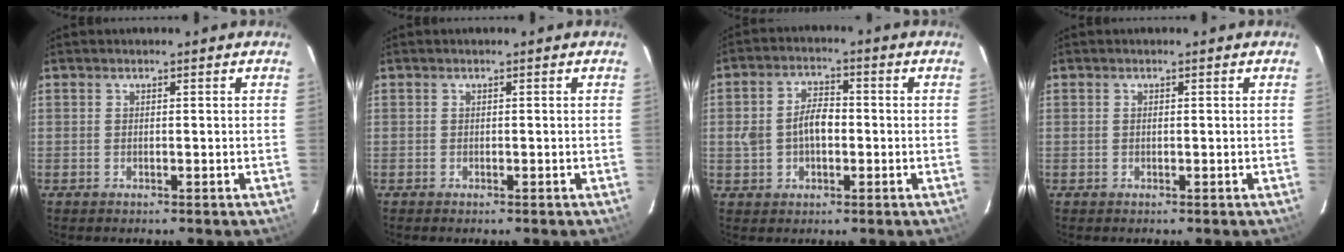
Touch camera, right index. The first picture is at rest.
{"total": 0.0}
{"total": 6.5, "force": [-0.6, 4.2, 4.9], "torque": [-0.099, 0.016, -0.005]}
{"total": 0.0}